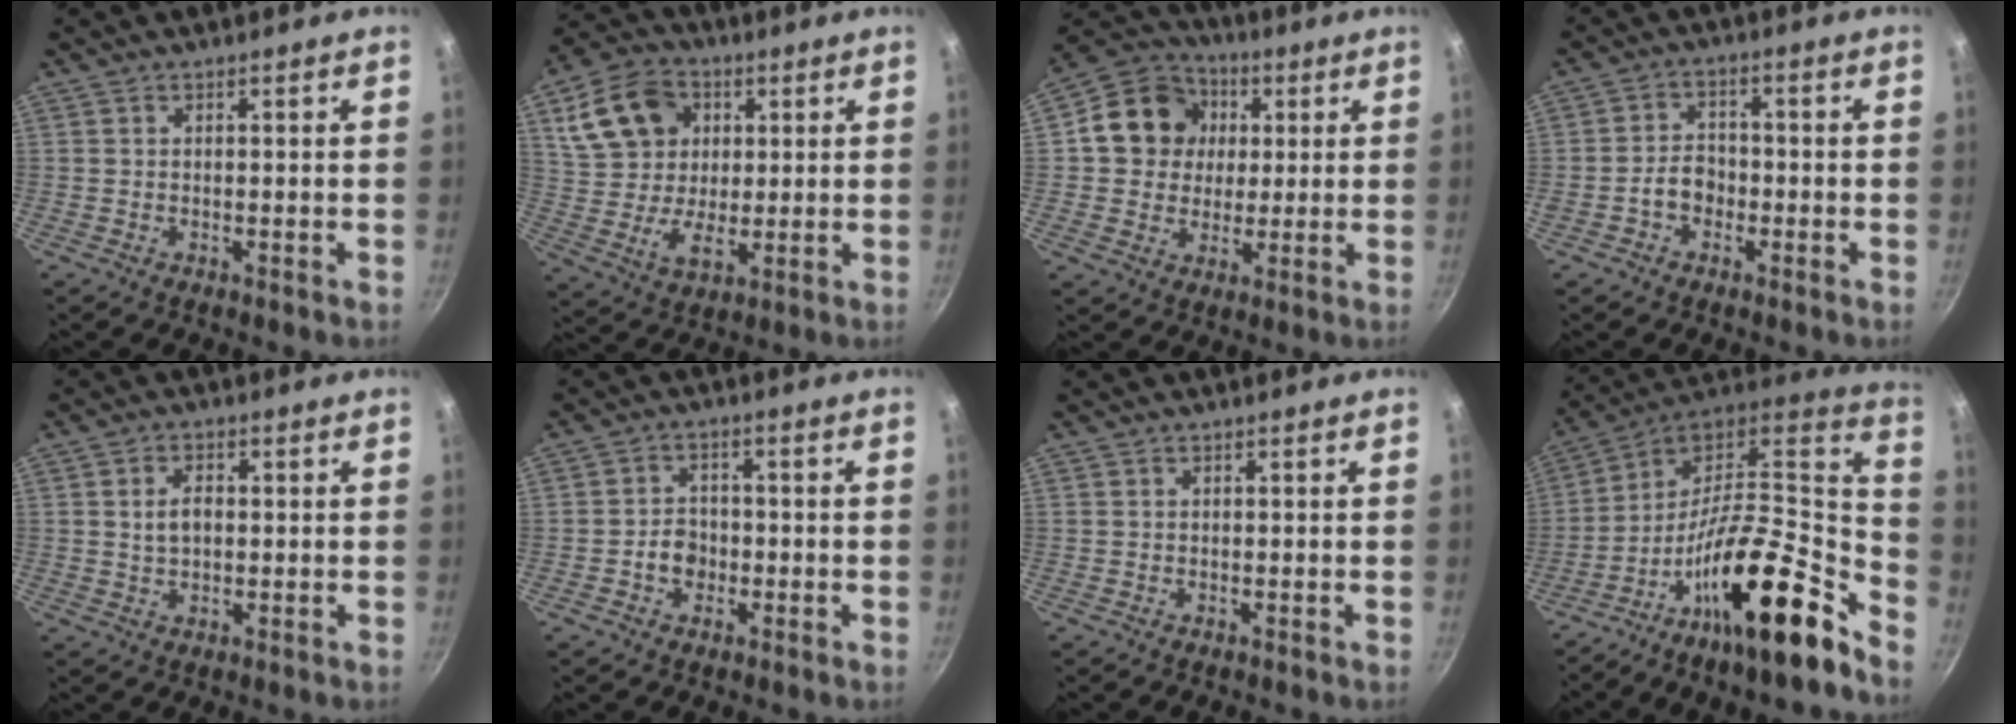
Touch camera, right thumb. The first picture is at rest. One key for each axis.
{"total": 16.2, "fx": 5.3, "fy": 12.3, "fz": 9.1, "tx": -0.147, "ty": 0.001, "tz": 0.096}
{"total": 13.8, "fx": 2.5, "fy": 12.3, "fz": 5.8, "tx": -0.072, "ty": 0.016, "tz": 0.030}
{"total": 4.7, "fx": -1.7, "fy": 3.5, "fz": 2.5, "tx": -0.022, "ty": 0.023, "tz": -0.034}
{"total": 4.5, "fx": 0.5, "fy": 3.0, "fz": 3.3, "tx": -0.042, "ty": 0.007, "tz": 0.008}
{"total": 4.4, "fx": -1.3, "fy": 3.6, "fz": 2.2, "tx": -0.013, "ty": 0.014, "tz": -0.024}
{"total": 0.0}
{"total": 26.4, "fx": -15.0, "fy": 7.6, "fz": 20.4, "tx": -0.262, "ty": 0.082, "tz": -0.273}